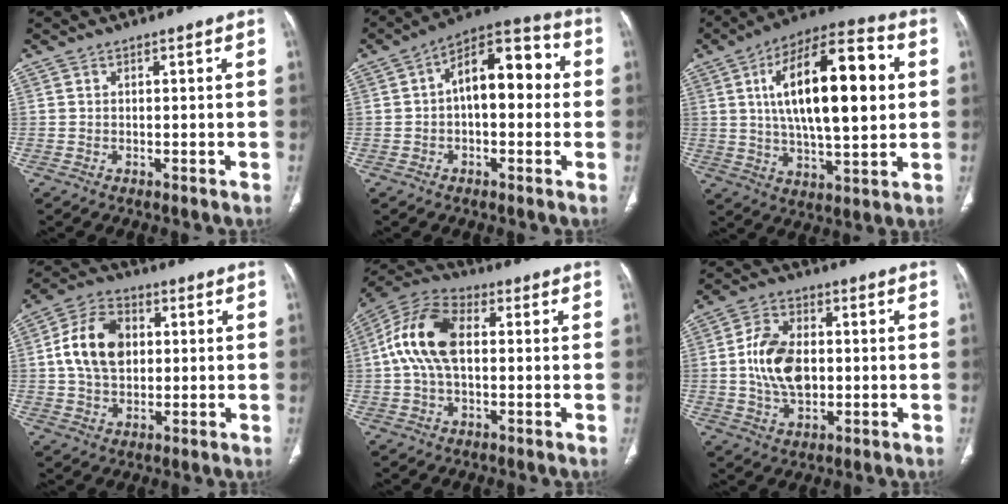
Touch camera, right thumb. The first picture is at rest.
{"total": 13.7, "force": [0.9, 7.3, 11.6], "torque": [-0.141, 0.044, 0.002]}
{"total": 23.2, "force": [4.3, 9.0, 20.9], "torque": [-0.325, 0.008, 0.063]}
{"total": 12.1, "force": [1.6, 8.5, 8.5], "torque": [-0.142, 0.011, 0.025]}
{"total": 13.1, "force": [1.2, 7.6, 10.7], "torque": [-0.219, 0.030, 0.014]}
{"total": 11.4, "force": [0.0, 7.3, 8.9], "torque": [-0.154, 0.006, 0.001]}